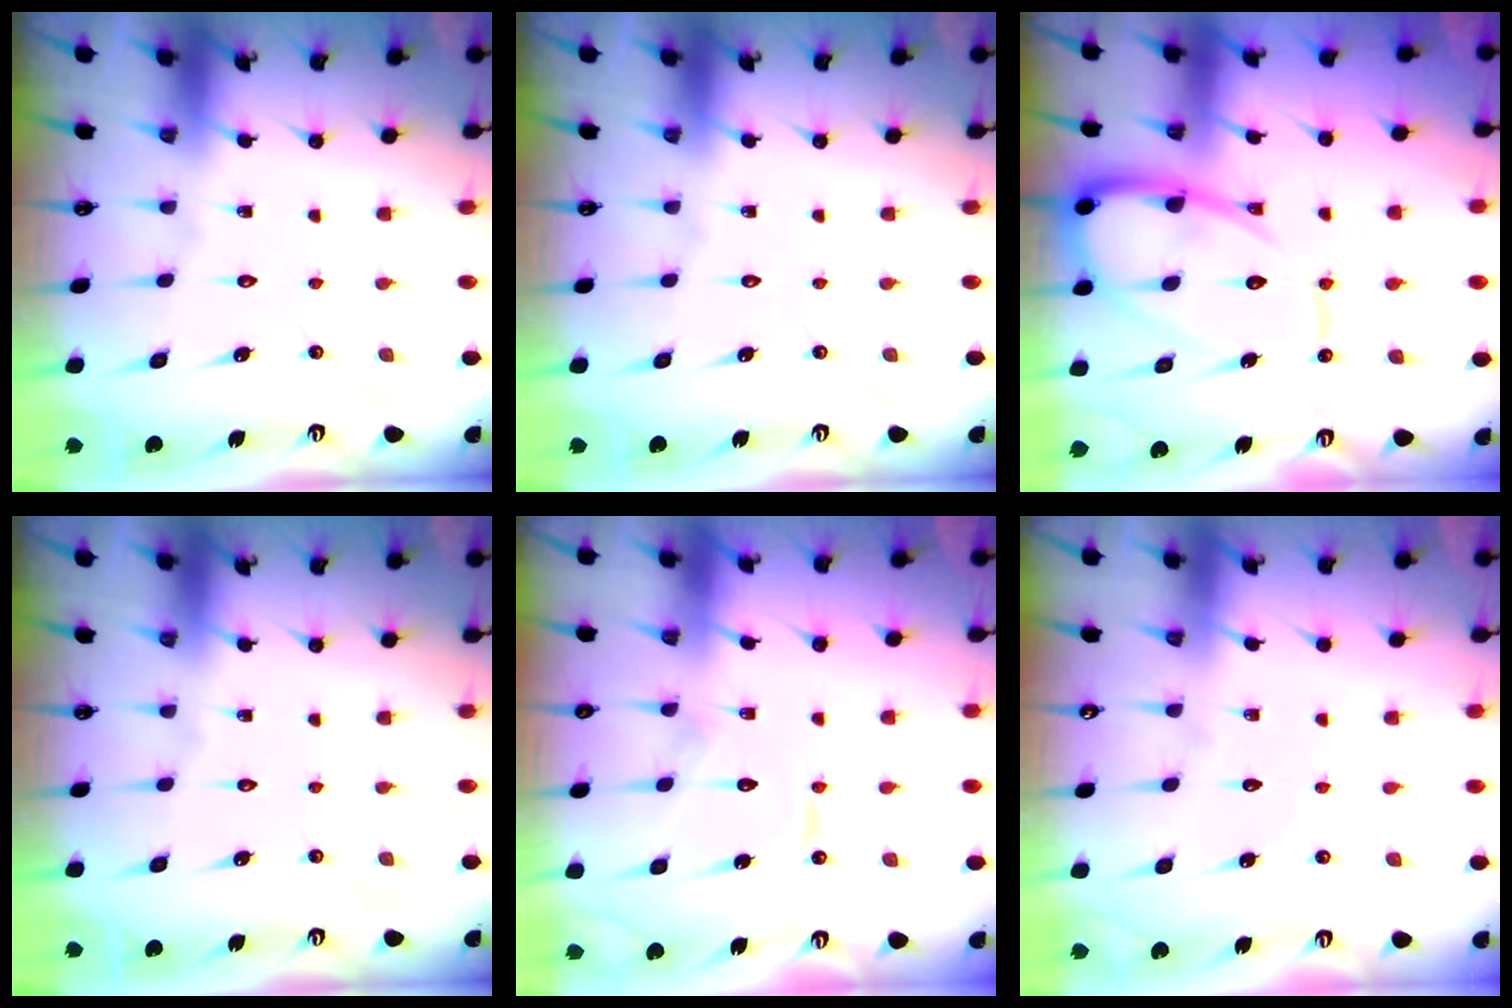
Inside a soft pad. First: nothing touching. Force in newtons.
{"total": 0.0}
{"total": 13.6, "press": 13.5, "slide": 1.3}
{"total": 0.0}
{"total": 7.2, "press": 7.1, "slide": 0.7}
{"total": 2.4, "press": 2.4, "slide": 0.2}